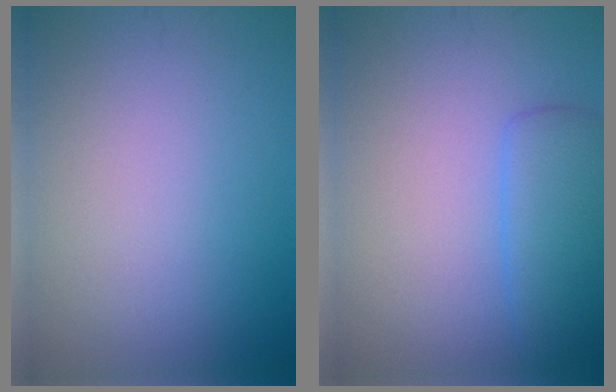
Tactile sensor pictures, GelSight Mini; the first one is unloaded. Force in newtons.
{"total": 3.4, "press": 3.4, "slide": 0.3}